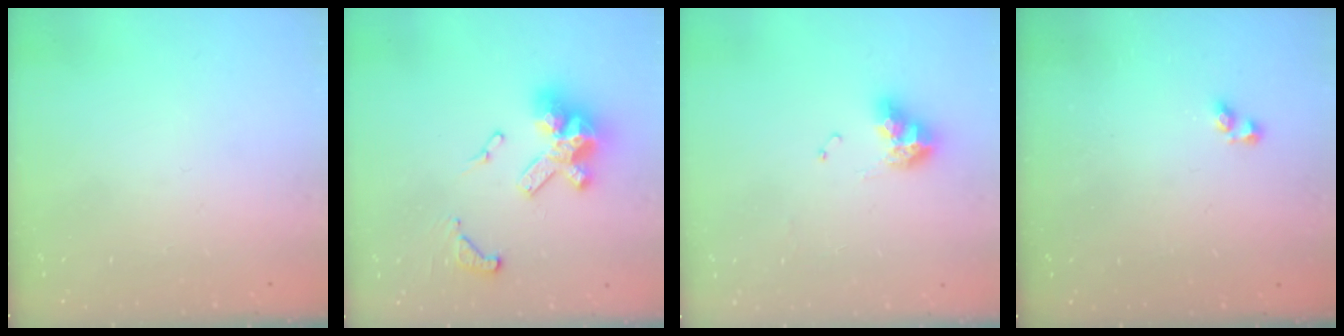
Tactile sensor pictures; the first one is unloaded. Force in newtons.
{"total": 14.9, "press": 14.8, "slide": 1.8}
{"total": 9.1, "press": 9.0, "slide": 1.0}
{"total": 2.9, "press": 2.9, "slide": 0.6}